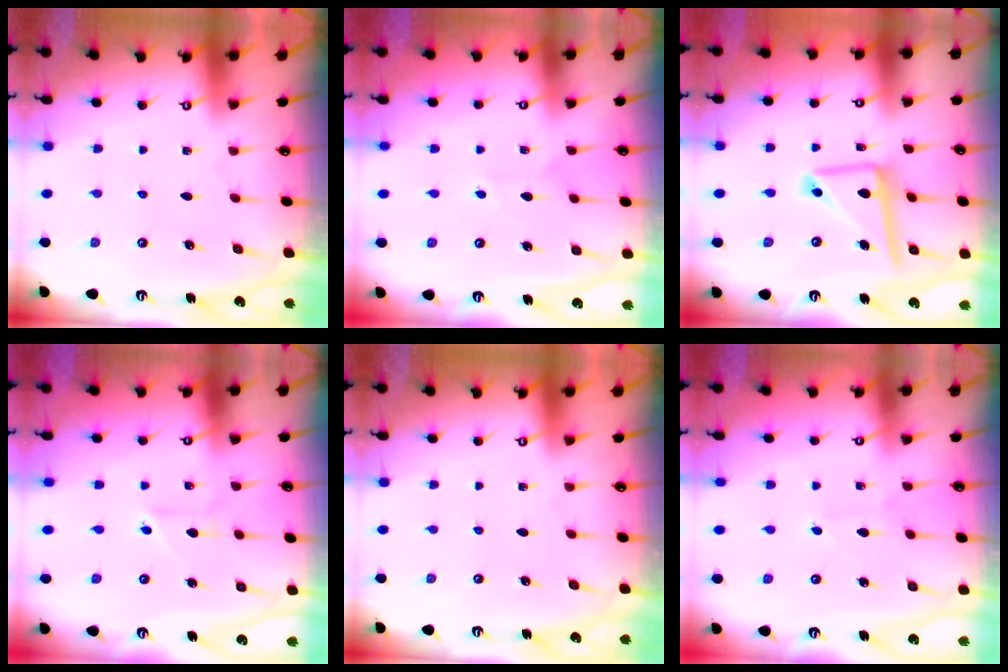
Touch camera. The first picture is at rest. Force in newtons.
{"total": 3.5, "press": 3.5, "slide": 0.4}
{"total": 13.7, "press": 13.7, "slide": 1.4}
{"total": 2.2, "press": 2.2, "slide": 0.3}
{"total": 0.0}
{"total": 3.5, "press": 3.5, "slide": 0.4}